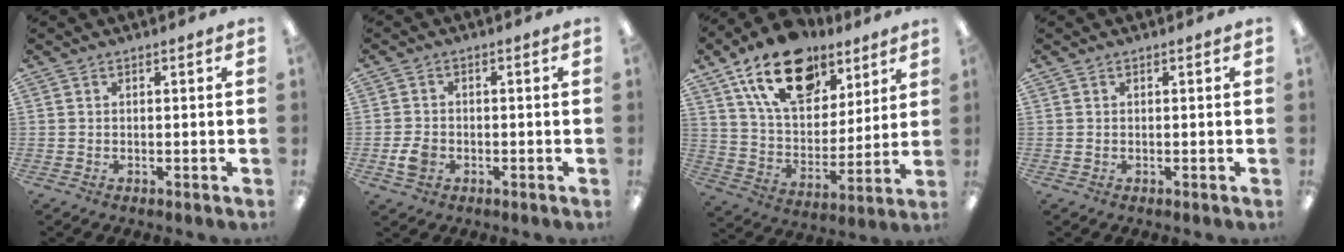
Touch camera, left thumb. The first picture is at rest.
{"total": 3.9, "force": [-1.3, 2.8, 2.3], "torque": [-0.043, 0.006, -0.022]}
{"total": 20.3, "force": [12.3, 11.8, 11.0], "torque": [-0.184, -0.058, 0.220]}
{"total": 0.6, "force": [0.2, 0.3, 0.4], "torque": [-0.009, 0.003, 0.002]}